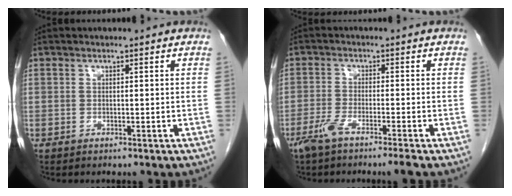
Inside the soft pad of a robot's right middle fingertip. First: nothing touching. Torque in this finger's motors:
{"motor_torque": [0.72, -0.43, 0.32, 0.08]}